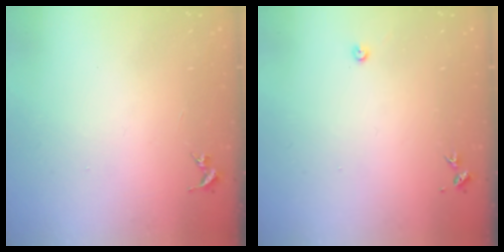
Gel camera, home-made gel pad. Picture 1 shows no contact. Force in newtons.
{"total": 2.4, "press": 2.4, "slide": 0.3}